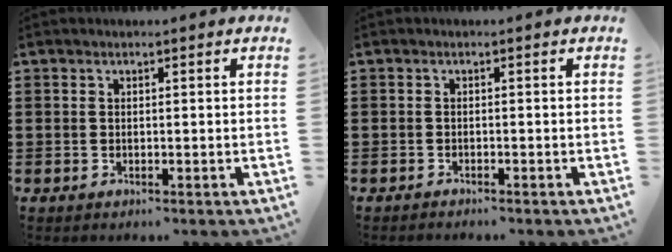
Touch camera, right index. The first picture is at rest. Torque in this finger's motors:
{"motor_torque": [-0.78, 0.78, -0.03, -0.04]}